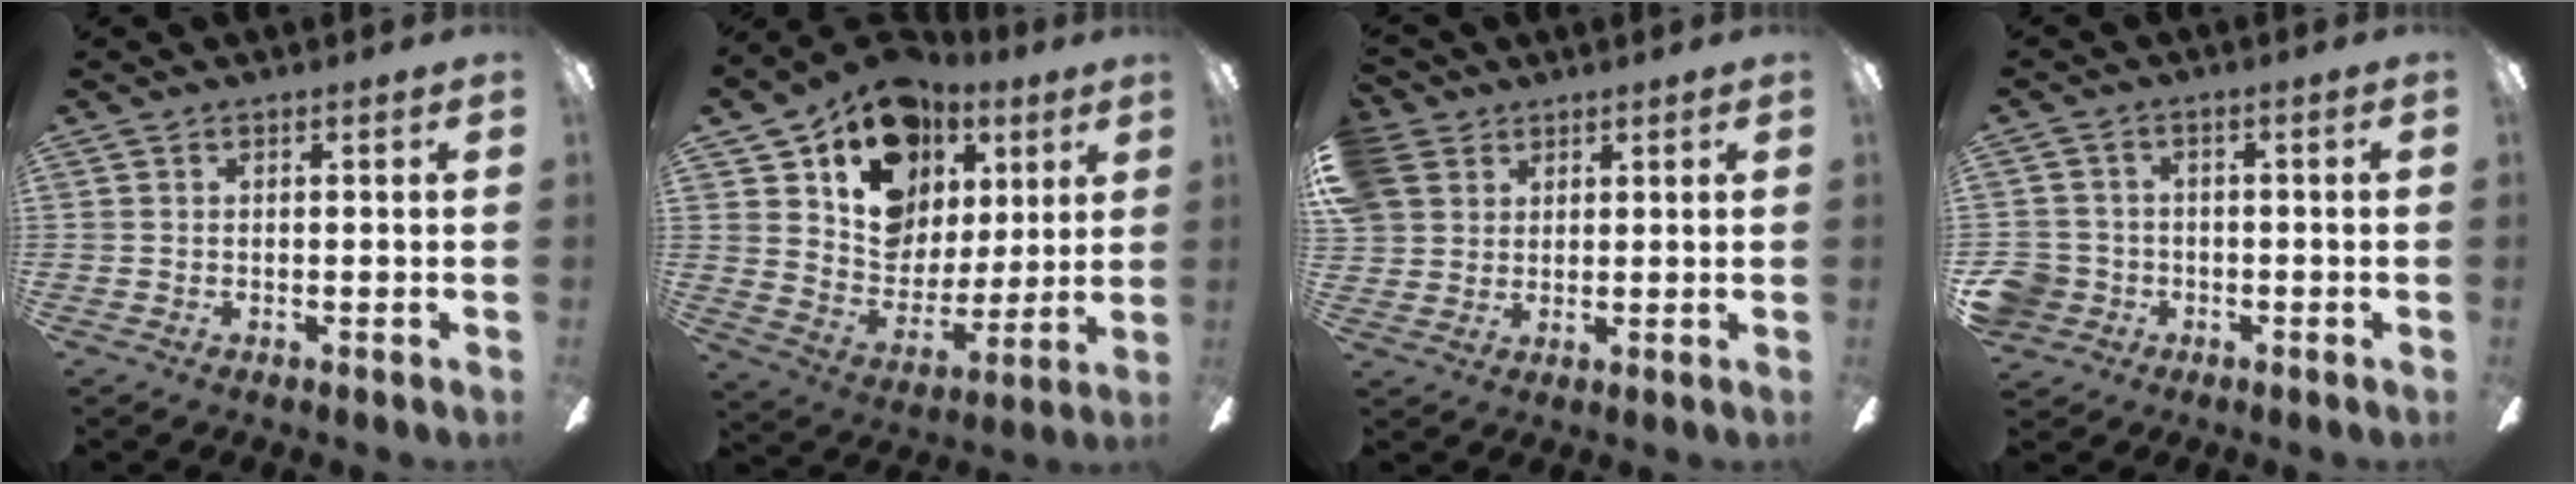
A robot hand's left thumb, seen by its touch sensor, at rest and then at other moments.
{"total": 16.9, "force": [10.2, 11.9, 6.2], "torque": [-0.117, -0.057, 0.191]}
{"total": 6.9, "force": [3.7, 5.6, 1.4], "torque": [-0.042, 0.002, 0.076]}
{"total": 5.8, "force": [-1.6, 5.4, 1.4], "torque": [-0.059, 0.014, -0.031]}